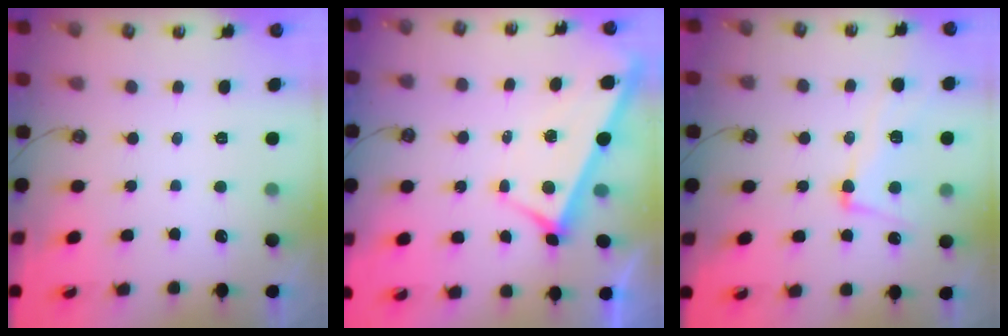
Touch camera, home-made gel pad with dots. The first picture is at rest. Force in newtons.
{"total": 4.0, "press": 4.0, "slide": 0.3}
{"total": 6.1, "press": 5.9, "slide": 1.5}